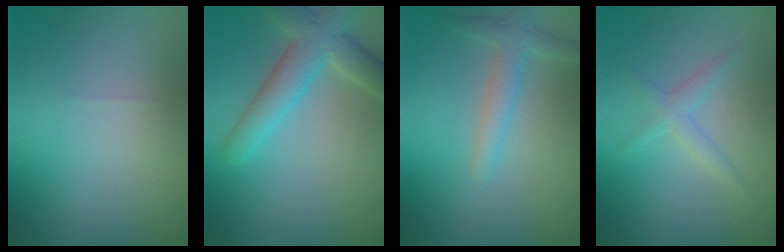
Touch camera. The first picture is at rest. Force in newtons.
{"total": 5.2, "press": 5.2, "slide": 0.3}
{"total": 2.3, "press": 2.3, "slide": 0.1}
{"total": 1.6, "press": 1.6, "slide": 0.1}